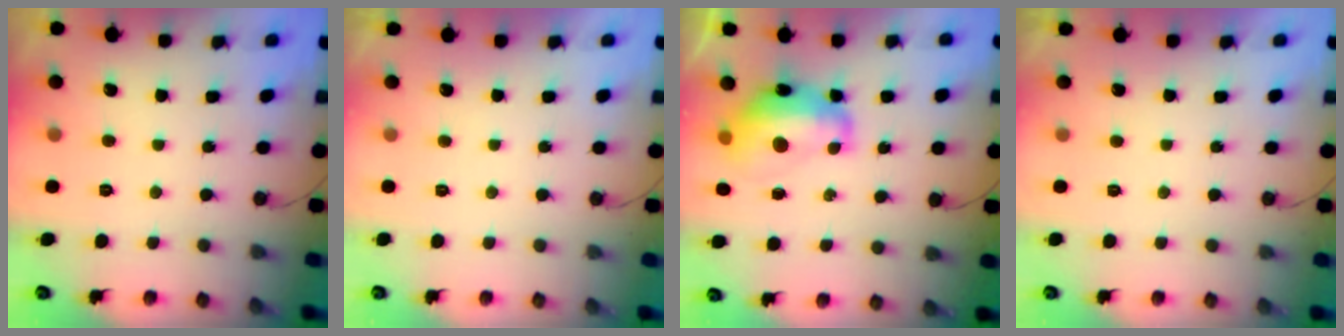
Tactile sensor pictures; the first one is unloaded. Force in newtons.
{"total": 0.0}
{"total": 13.4, "press": 13.3, "slide": 1.4}
{"total": 0.0}